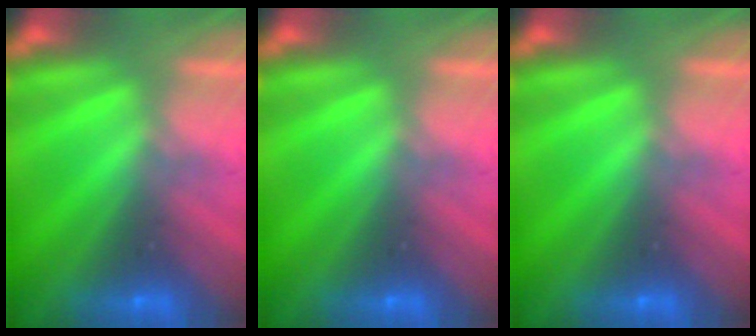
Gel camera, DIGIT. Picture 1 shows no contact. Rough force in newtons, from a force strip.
{"total": 0.0}
{"total": 0.0}